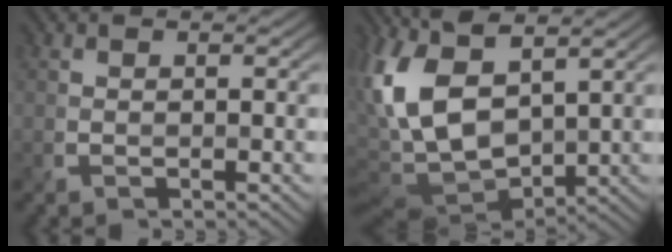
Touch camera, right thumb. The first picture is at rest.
{"total": 16.0, "force": [2.2, 7.9, 13.8], "torque": [-0.321, 0.013, 0.040]}